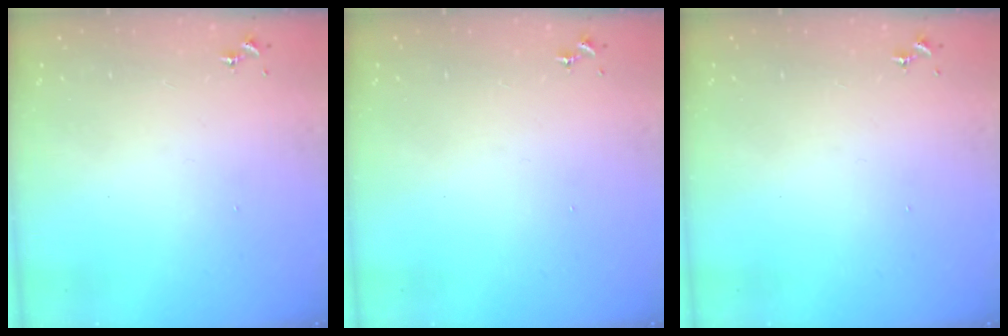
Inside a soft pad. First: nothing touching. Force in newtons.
{"total": 0.0}
{"total": 0.0}